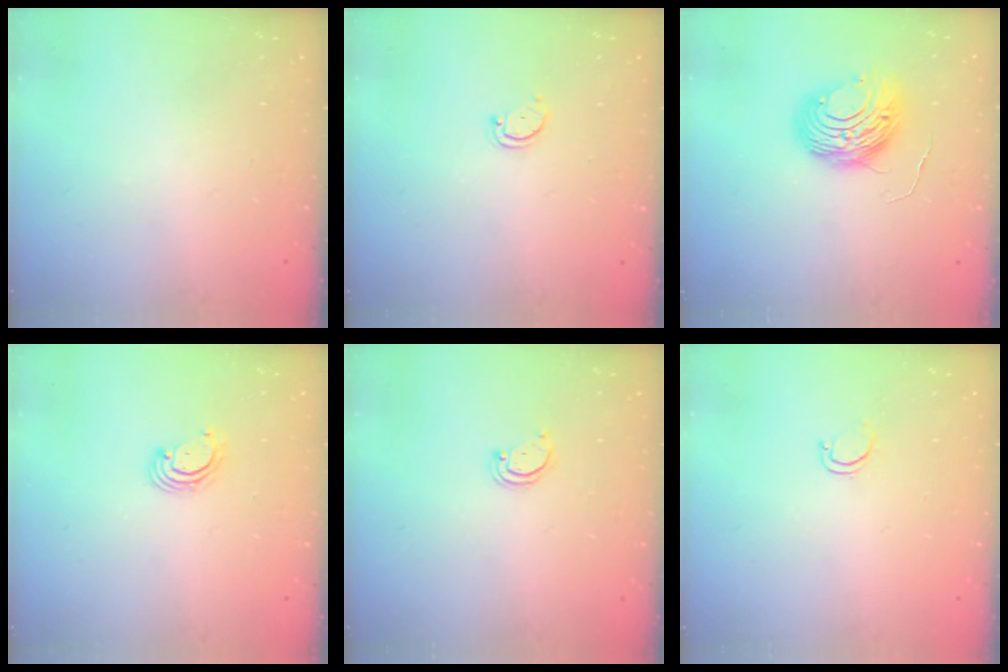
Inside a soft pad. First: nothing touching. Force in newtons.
{"total": 2.3, "press": 2.3, "slide": 0.4}
{"total": 9.7, "press": 9.7, "slide": 0.6}
{"total": 2.6, "press": 2.6, "slide": 0.3}
{"total": 1.8, "press": 1.8, "slide": 0.2}
{"total": 2.8, "press": 2.8, "slide": 0.2}